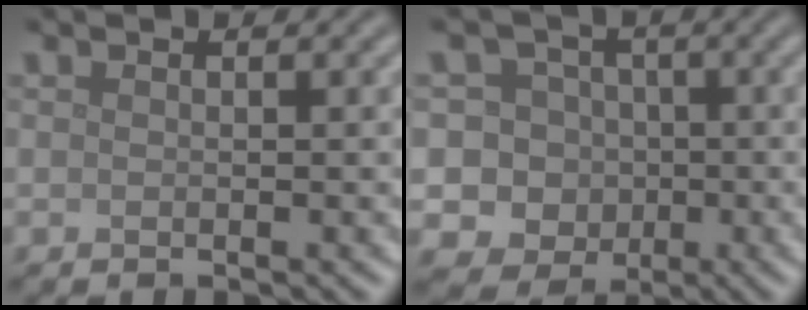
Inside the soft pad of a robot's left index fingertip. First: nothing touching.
{"total": 8.4, "force": [-1.0, 8.0, 2.5], "torque": [-0.038, 0.028, -0.054]}